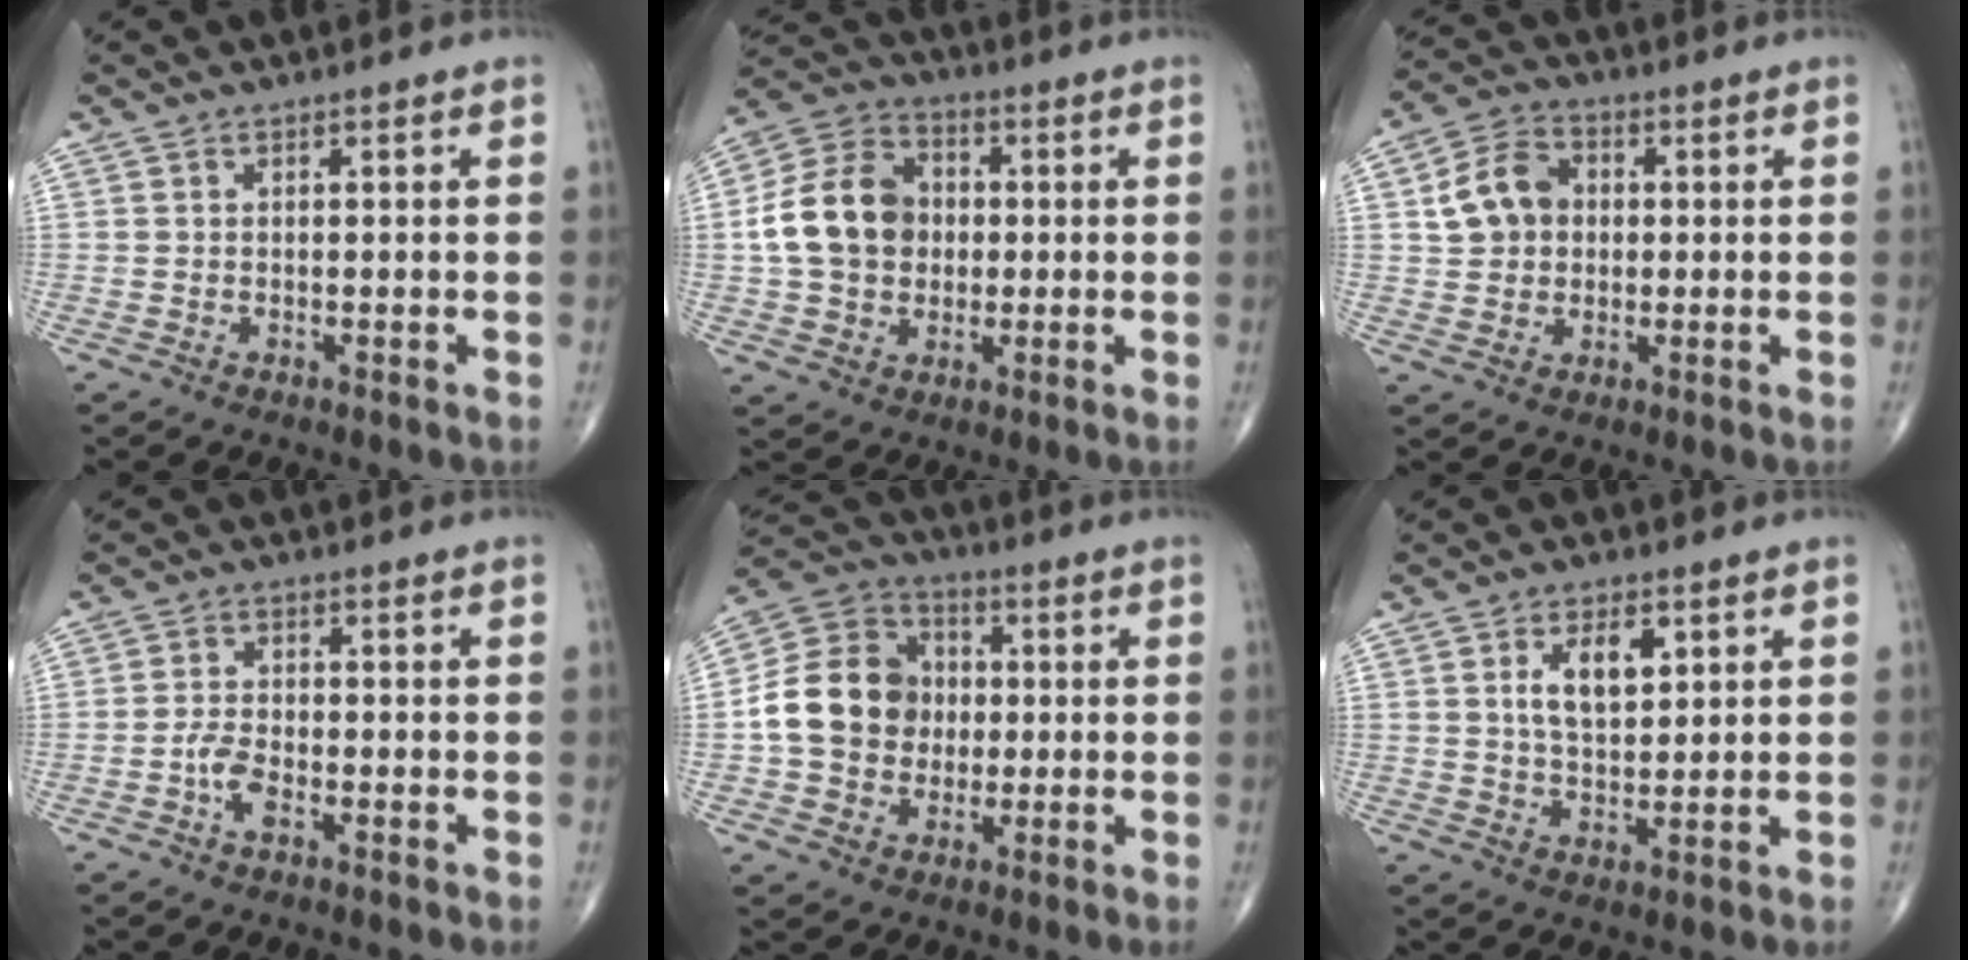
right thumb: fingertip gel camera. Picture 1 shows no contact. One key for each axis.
{"total": 13.9, "fx": 0.3, "fy": 11.0, "fz": 8.4, "tx": -0.134, "ty": 0.024, "tz": 0.001}
{"total": 8.8, "fx": 1.1, "fy": 7.1, "fz": 5.1, "tx": -0.073, "ty": 0.014, "tz": 0.013}
{"total": 3.7, "fx": -1.7, "fy": 1.5, "fz": 2.9, "tx": -0.060, "ty": 0.012, "tz": -0.036}
{"total": 14.2, "fx": -0.4, "fy": 12.0, "fz": 7.6, "tx": -0.115, "ty": 0.028, "tz": -0.013}
{"total": 7.2, "fx": 2.5, "fy": 3.7, "fz": 5.7, "tx": -0.085, "ty": -0.012, "tz": 0.046}